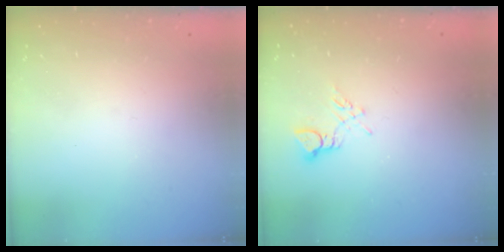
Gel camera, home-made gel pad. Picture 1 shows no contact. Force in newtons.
{"total": 5.2, "press": 5.1, "slide": 0.7}